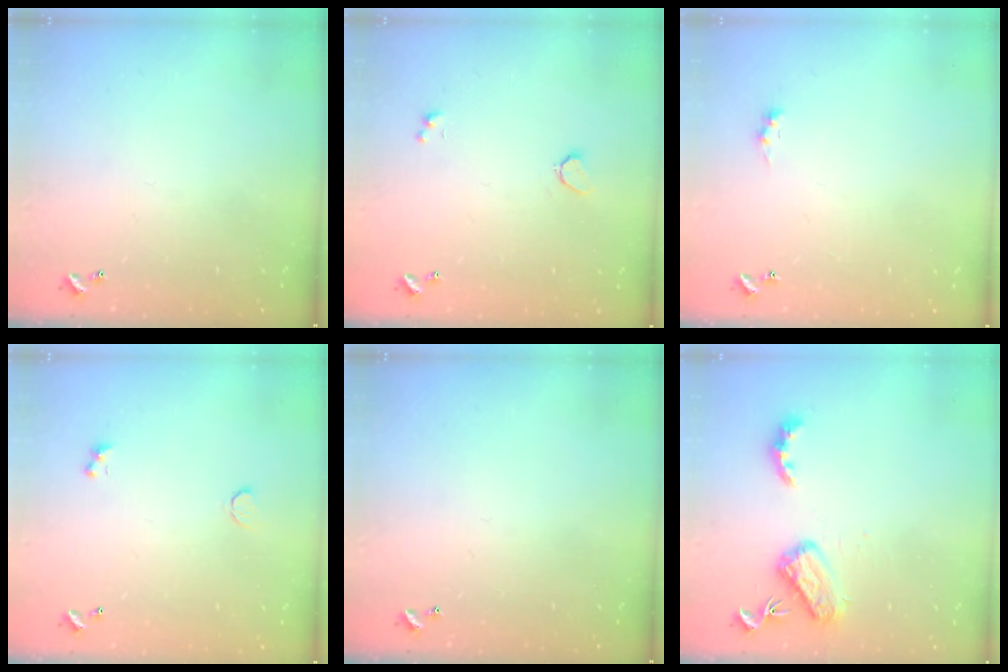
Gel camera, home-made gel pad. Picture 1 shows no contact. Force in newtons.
{"total": 0.8, "press": 0.7, "slide": 0.4}
{"total": 0.8, "press": 0.7, "slide": 0.4}
{"total": 0.8, "press": 0.7, "slide": 0.4}
{"total": 0.0}
{"total": 6.0, "press": 6.0, "slide": 0.1}